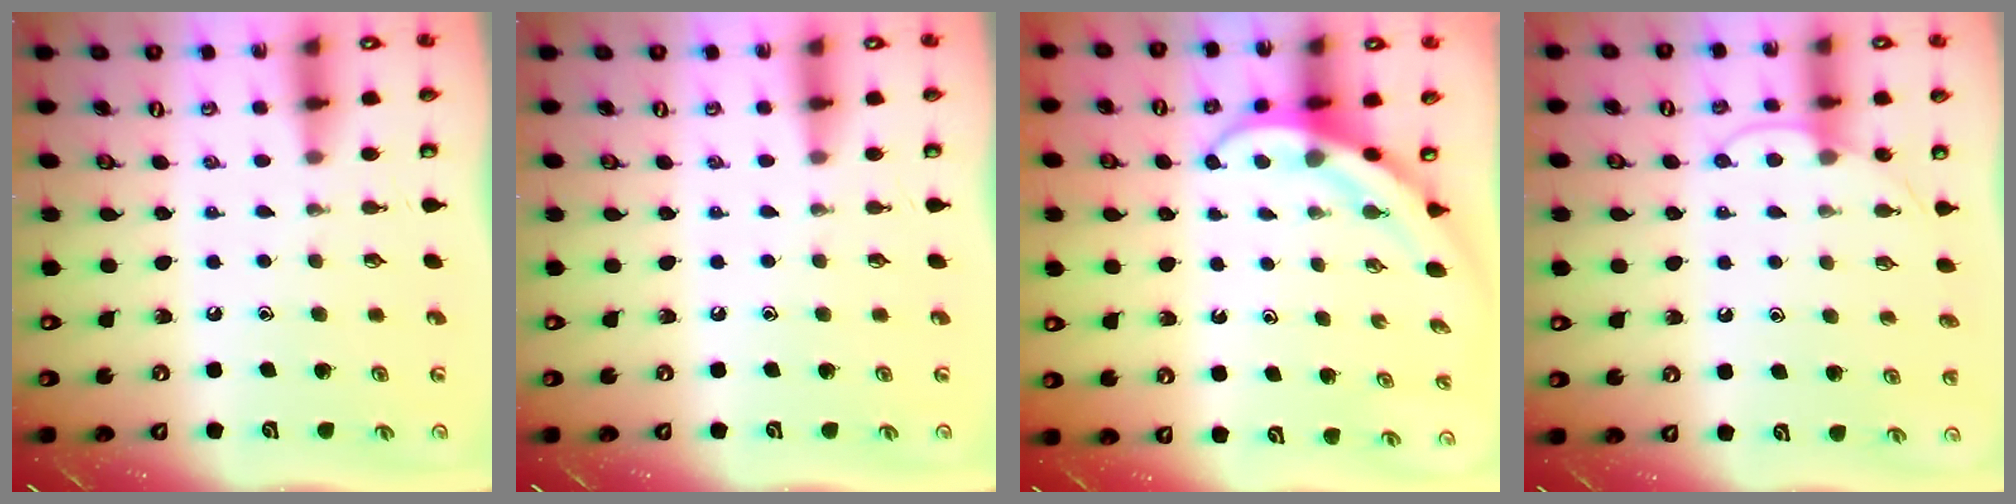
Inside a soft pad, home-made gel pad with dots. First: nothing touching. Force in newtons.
{"total": 0.0}
{"total": 4.0, "press": 3.9, "slide": 0.4}
{"total": 7.3, "press": 7.3, "slide": 0.7}